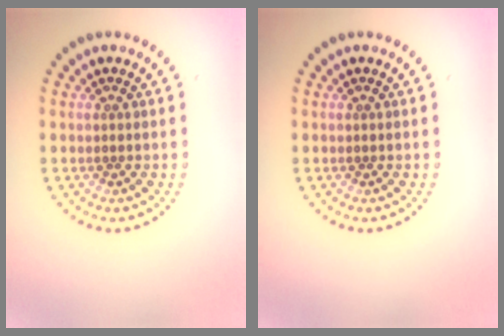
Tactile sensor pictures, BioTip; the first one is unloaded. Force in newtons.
{"total": 0.0}